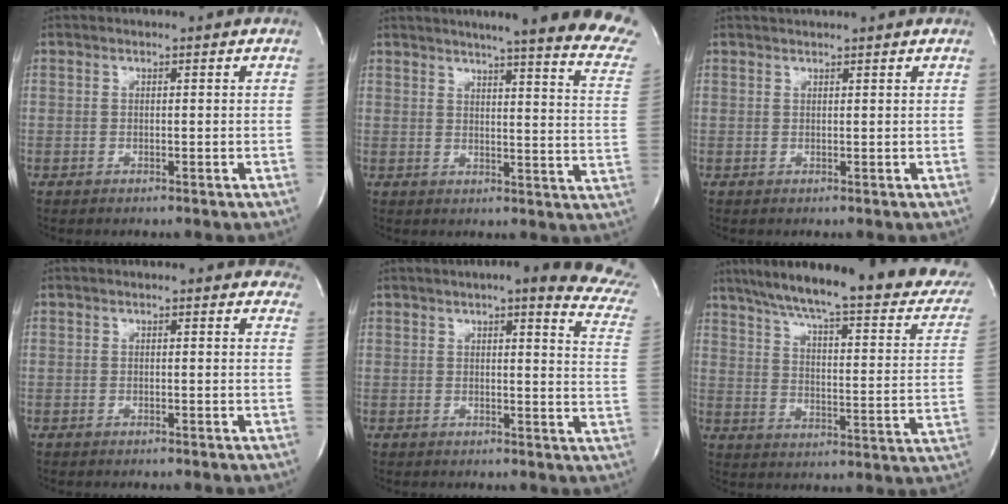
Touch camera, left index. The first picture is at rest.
{"total": 24.1, "force": [20.8, 1.1, 12.2], "torque": [-0.151, -0.073, 0.234]}
{"total": 3.0, "force": [2.8, -0.2, 1.0], "torque": [-0.014, 0.024, 0.042]}
{"total": 4.6, "force": [3.8, 1.9, 1.7], "torque": [-0.005, 0.009, 0.028]}
{"total": 16.9, "force": [14.1, 2.0, 9.1], "torque": [-0.100, -0.033, 0.142]}
{"total": 29.1, "force": [24.0, 3.9, 16.0], "torque": [-0.245, -0.039, 0.308]}